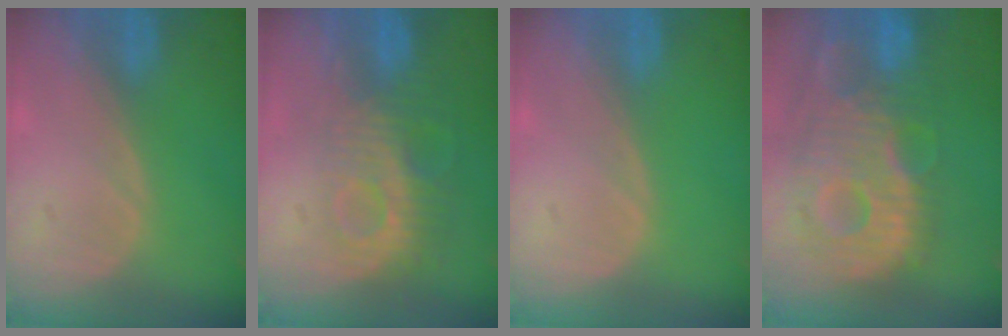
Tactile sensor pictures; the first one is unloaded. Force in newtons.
{"total": 9.2, "press": 8.1, "slide": 4.3}
{"total": 0.0}
{"total": 13.7, "press": 11.8, "slide": 6.8}